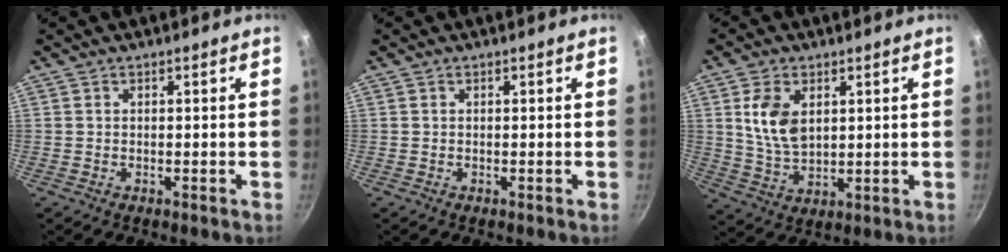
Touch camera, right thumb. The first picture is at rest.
{"total": 0.0}
{"total": 9.0, "force": [2.7, 5.6, 6.5], "torque": [-0.117, -0.019, 0.058]}